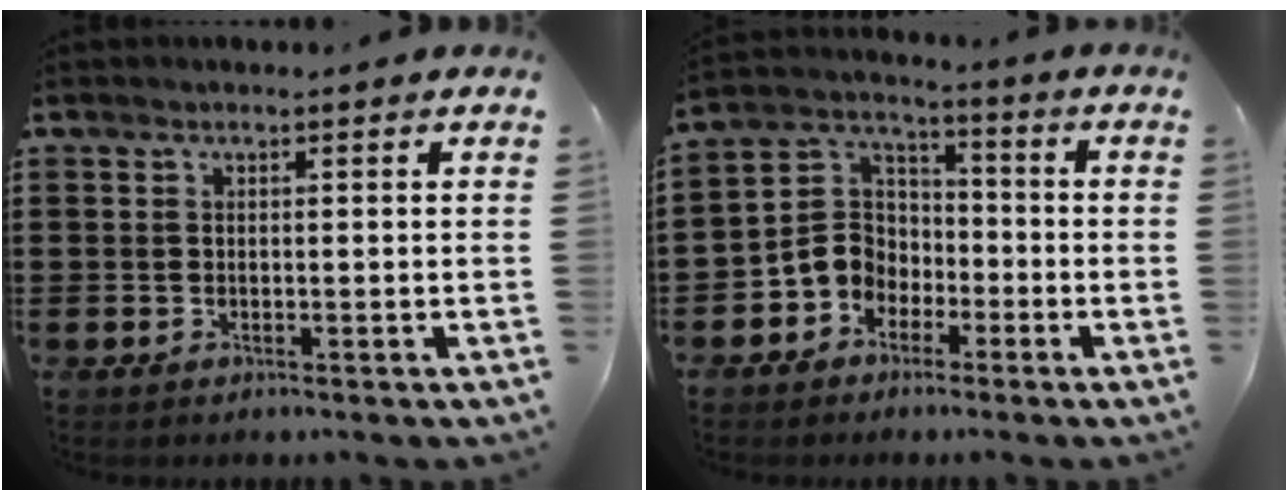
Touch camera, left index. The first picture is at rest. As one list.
[{"total": 6.8, "force": [-2.8, 5.9, 2.0], "torque": [-0.076, 0.011, -0.064]}]